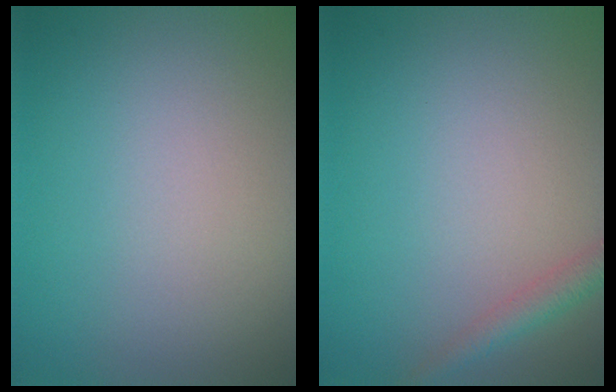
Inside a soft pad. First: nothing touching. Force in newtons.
{"total": 1.9, "press": 1.9, "slide": 0.1}